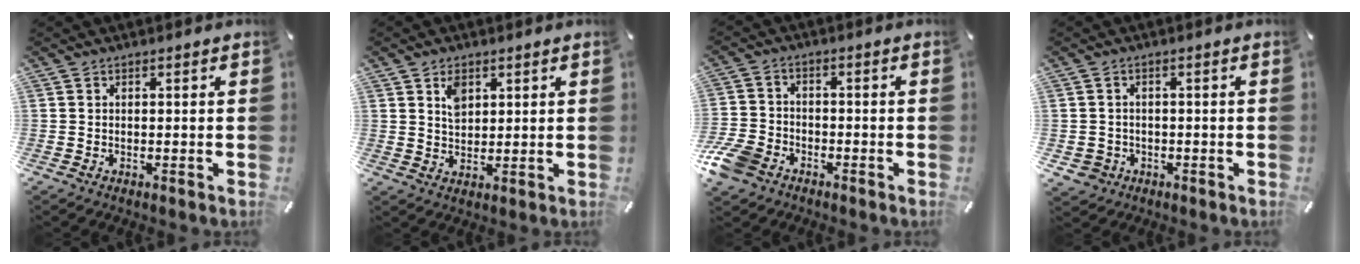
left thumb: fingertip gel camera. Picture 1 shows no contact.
{"total": 4.1, "force": [2.1, 2.9, 1.8], "torque": [-0.025, -0.003, 0.037]}
{"total": 7.8, "force": [-4.7, 5.3, 3.4], "torque": [-0.081, 0.023, -0.089]}
{"total": 3.2, "force": [-1.3, 2.8, 0.7], "torque": [-0.017, 0.004, -0.026]}